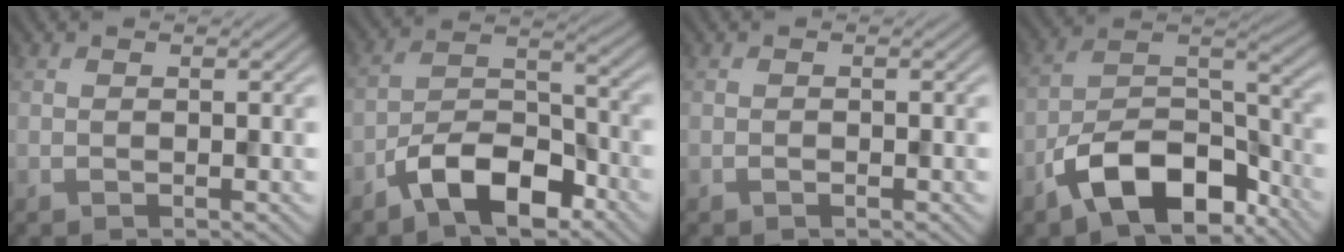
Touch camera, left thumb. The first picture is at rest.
{"total": 9.2, "force": [-5.9, 3.9, 5.9], "torque": [-0.097, 0.009, -0.127]}
{"total": 0.5, "force": [-0.4, 0.2, 0.3], "torque": [-0.005, 0.000, -0.006]}
{"total": 12.4, "force": [-7.7, 5.7, 7.9], "torque": [-0.137, -0.006, -0.154]}